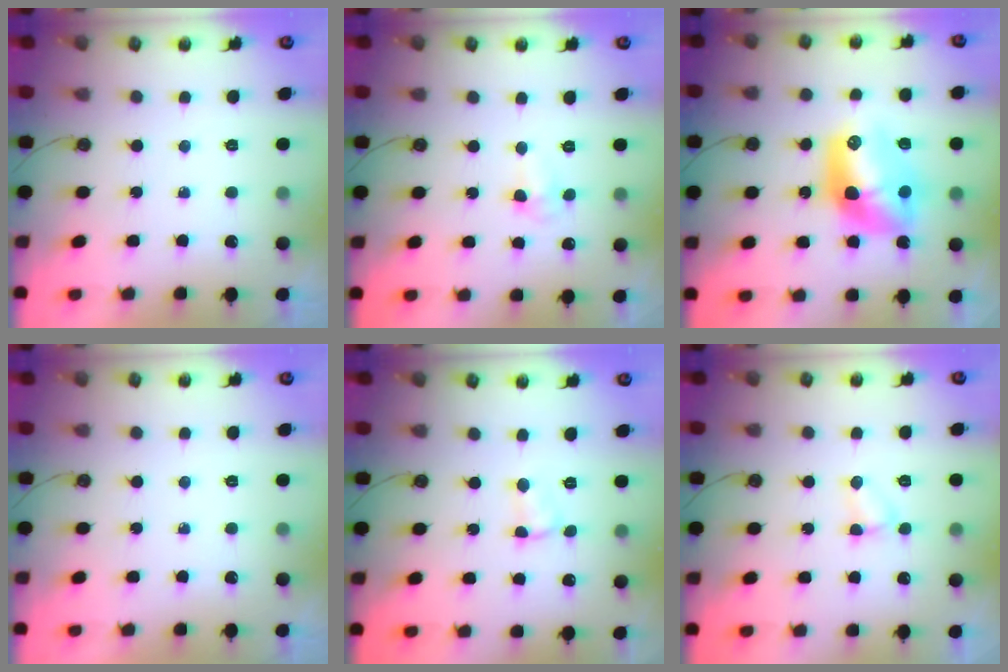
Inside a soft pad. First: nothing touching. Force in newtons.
{"total": 2.8, "press": 2.6, "slide": 0.9}
{"total": 13.8, "press": 13.7, "slide": 1.4}
{"total": 0.0}
{"total": 2.6, "press": 2.6, "slide": 0.4}
{"total": 3.3, "press": 3.3, "slide": 0.2}